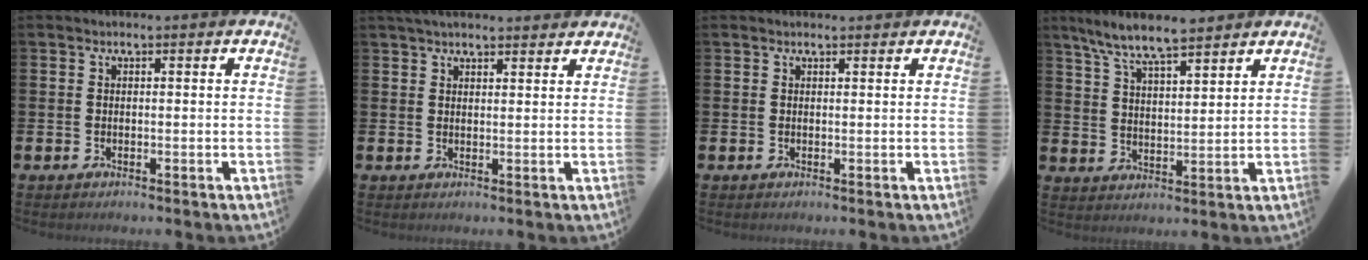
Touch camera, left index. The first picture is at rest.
{"total": 3.2, "force": [3.0, 0.6, 0.8], "torque": [-0.018, -0.007, 0.055]}
{"total": 0.6, "force": [0.6, 0.2, 0.0], "torque": [0.012, -0.004, 0.008]}
{"total": 8.0, "force": [7.2, 1.2, 3.1], "torque": [-0.088, -0.022, 0.133]}